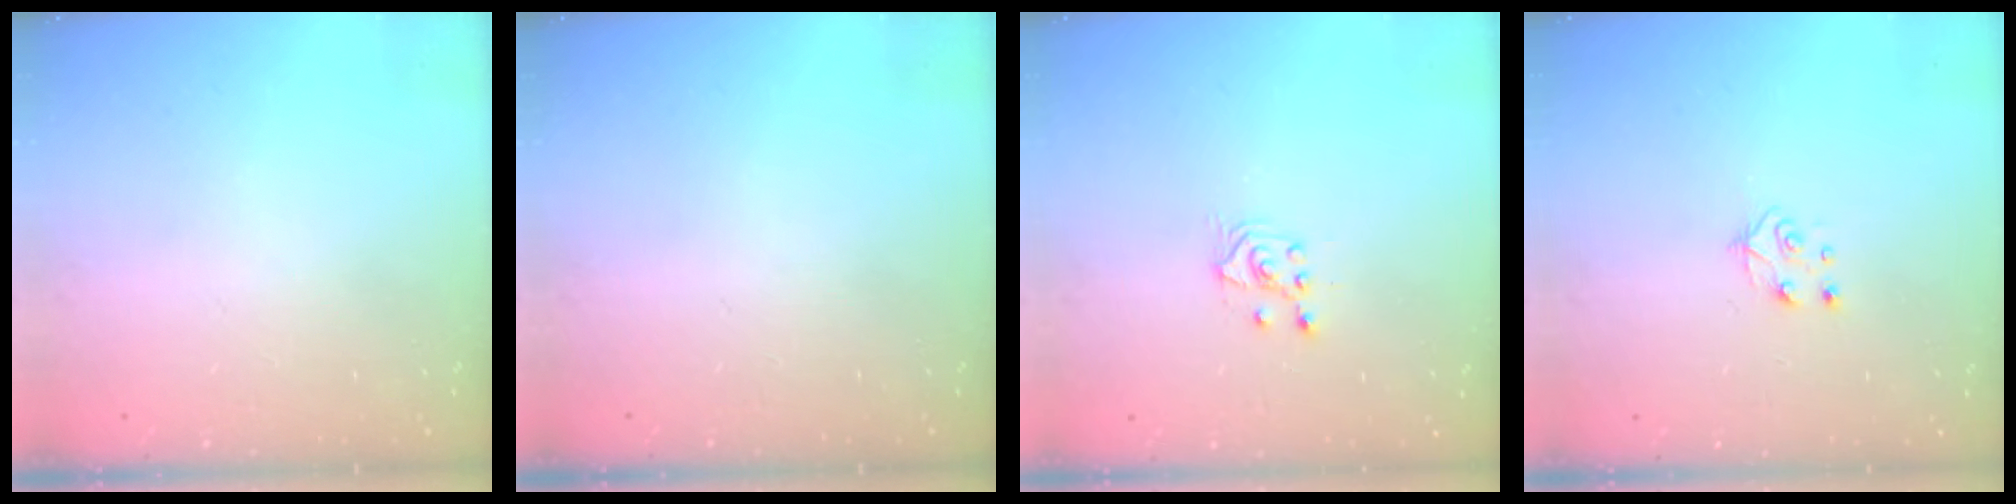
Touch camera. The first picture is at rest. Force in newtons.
{"total": 0.0}
{"total": 2.5, "press": 2.4, "slide": 0.7}
{"total": 5.6, "press": 5.6, "slide": 0.5}